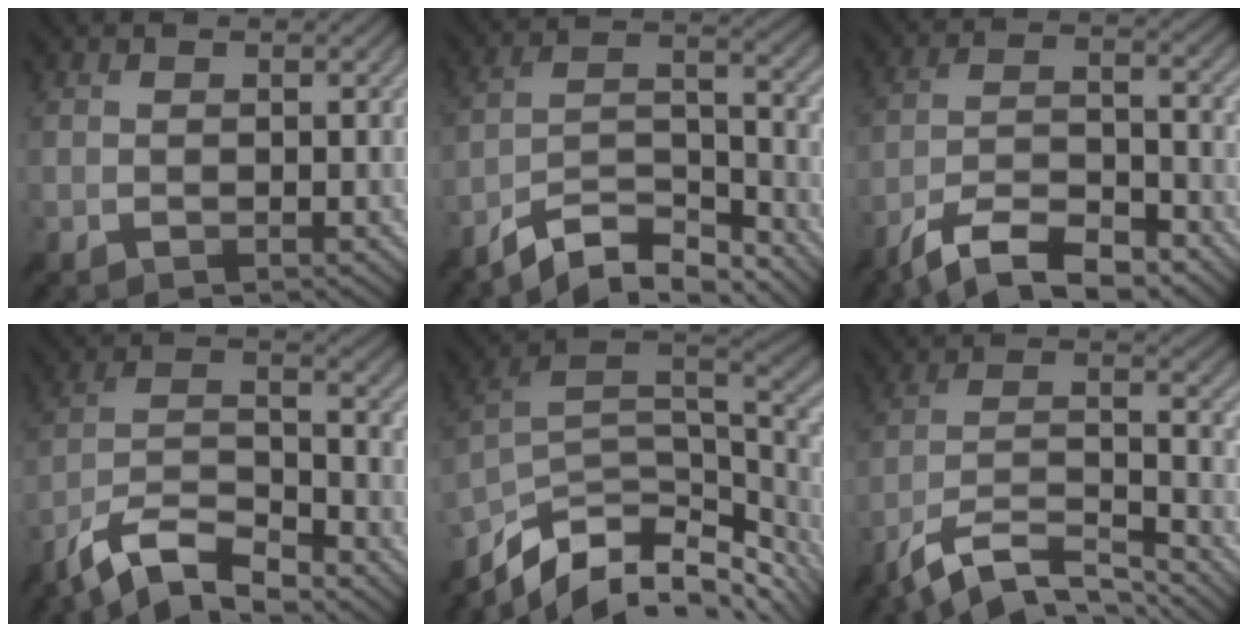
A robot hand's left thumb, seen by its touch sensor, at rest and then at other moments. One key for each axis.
{"total": 9.7, "fx": -8.2, "fy": 2.3, "fz": 4.7, "tx": -0.084, "ty": 0.010, "tz": -0.156}
{"total": 10.8, "fx": -8.3, "fy": 3.1, "fz": 6.1, "tx": -0.112, "ty": 0.001, "tz": -0.162}
{"total": 10.4, "fx": -8.4, "fy": 2.6, "fz": 5.6, "tx": -0.107, "ty": 0.005, "tz": -0.169}
{"total": 14.5, "fx": -8.1, "fy": 7.0, "fz": 9.8, "tx": -0.218, "ty": -0.033, "tz": -0.124}
{"total": 10.6, "fx": -8.1, "fy": 2.8, "fz": 6.2, "tx": -0.121, "ty": 0.000, "tz": -0.155}